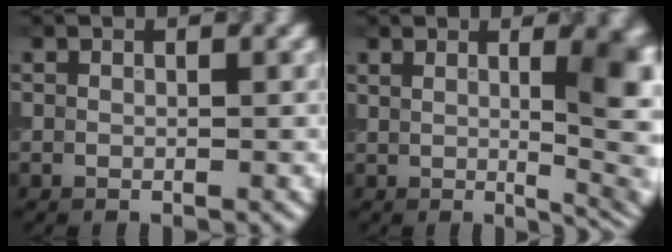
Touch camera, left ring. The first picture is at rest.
{"total": 8.6, "force": [1.2, 3.2, 7.9], "torque": [-0.069, 0.007, 0.018]}